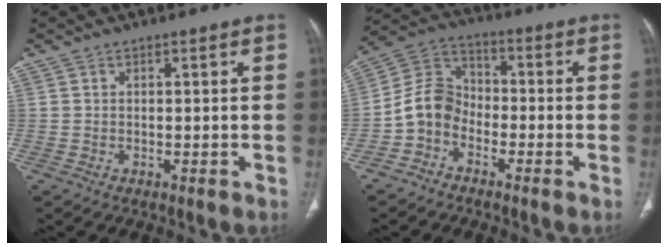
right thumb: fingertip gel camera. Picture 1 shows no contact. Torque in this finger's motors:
{"motor_torque": [0.12, 0.04, 1.00, -0.83, 0.16]}